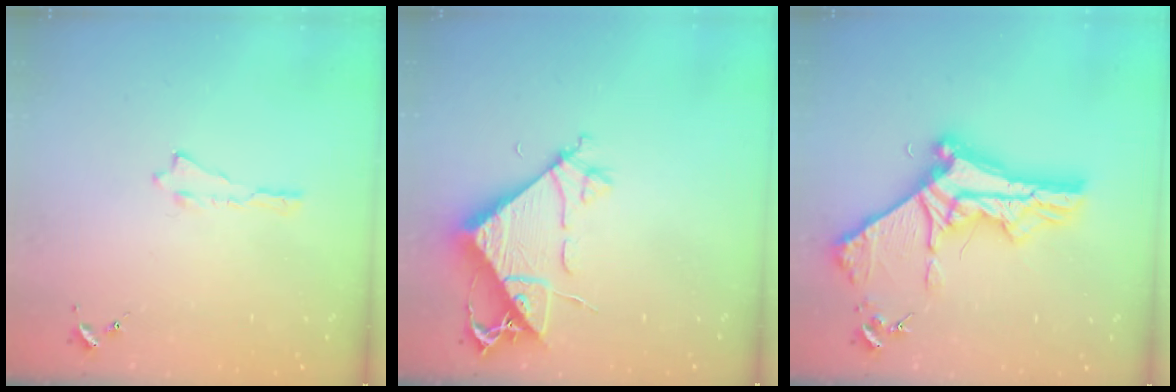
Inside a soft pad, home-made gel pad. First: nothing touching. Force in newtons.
{"total": 7.7, "press": 7.6, "slide": 1.1}
{"total": 10.0, "press": 9.9, "slide": 1.3}